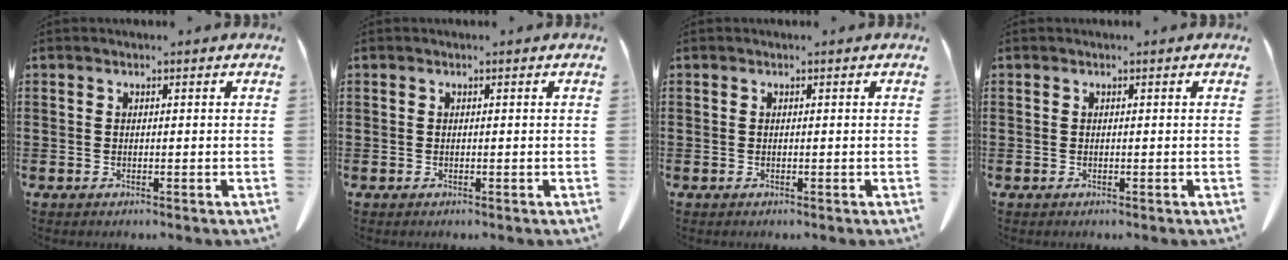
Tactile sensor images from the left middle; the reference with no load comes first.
{"total": 0.0}
{"total": 0.0}
{"total": 0.0}